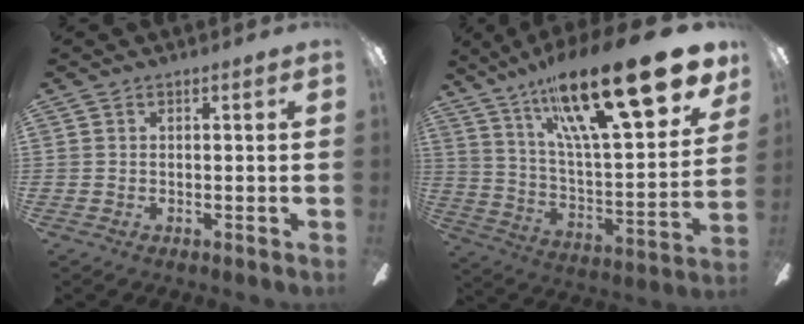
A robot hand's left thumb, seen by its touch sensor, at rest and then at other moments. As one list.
[{"total": 29.1, "force": [18.1, 7.6, 21.5], "torque": [-0.345, -0.114, 0.293]}]